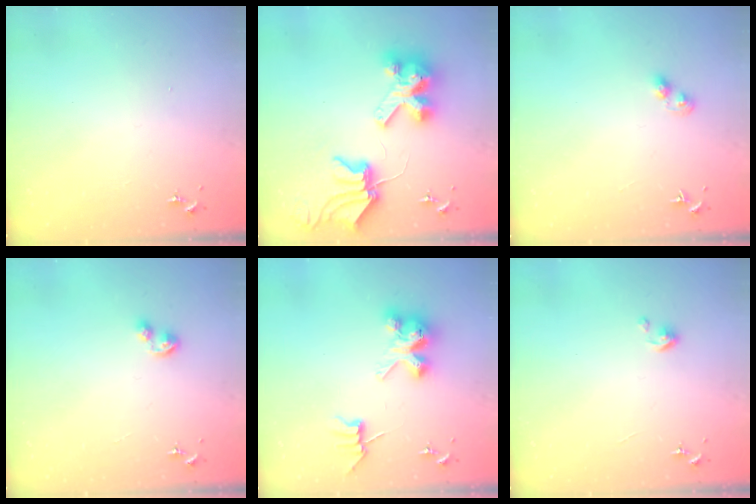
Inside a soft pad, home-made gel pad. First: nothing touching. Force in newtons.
{"total": 12.7, "press": 12.6, "slide": 1.6}
{"total": 3.3, "press": 3.3, "slide": 0.4}
{"total": 4.6, "press": 4.6, "slide": 0.5}
{"total": 9.9, "press": 9.8, "slide": 0.9}
{"total": 3.7, "press": 3.7, "slide": 0.3}